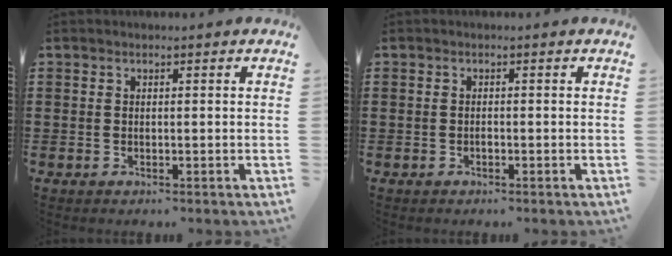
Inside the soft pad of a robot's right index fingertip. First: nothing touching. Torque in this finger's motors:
{"motor_torque": [2.14, 0.00, 0.08, 0.01]}